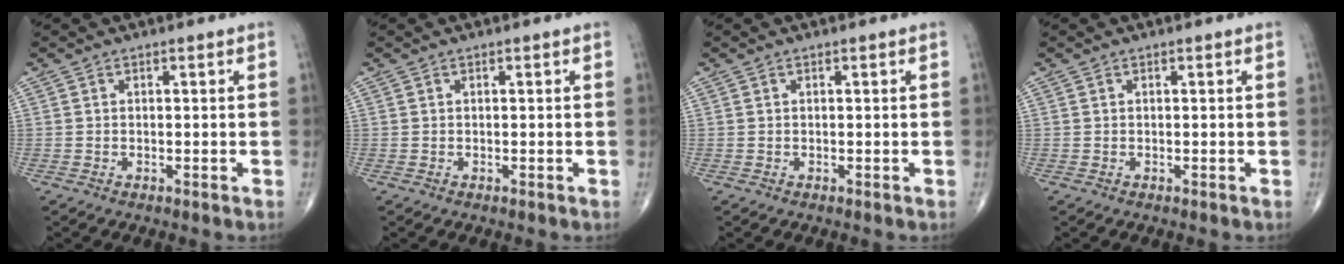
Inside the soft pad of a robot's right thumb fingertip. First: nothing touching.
{"total": 0.0}
{"total": 0.0}
{"total": 0.0}